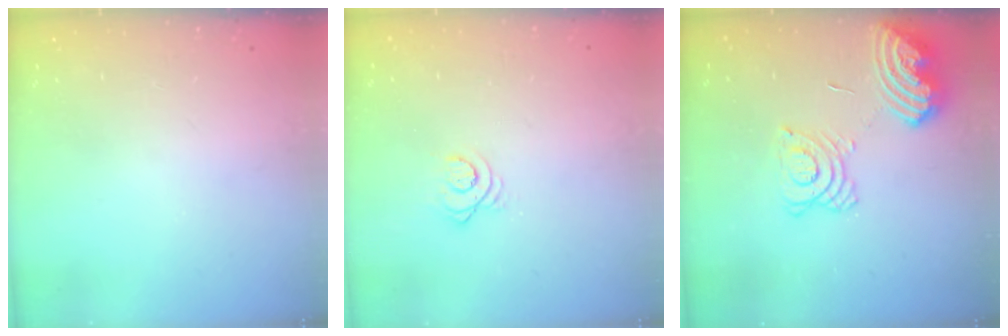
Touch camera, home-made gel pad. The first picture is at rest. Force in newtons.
{"total": 3.5, "press": 3.5, "slide": 0.5}
{"total": 14.4, "press": 14.3, "slide": 1.5}